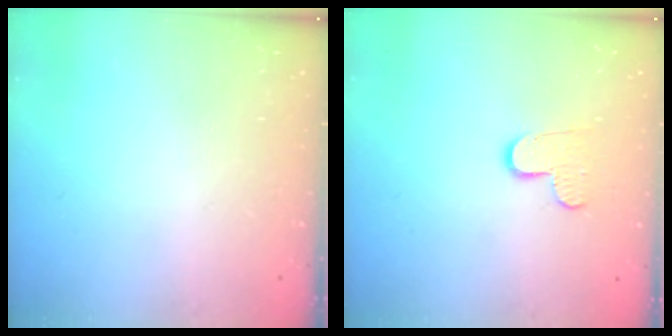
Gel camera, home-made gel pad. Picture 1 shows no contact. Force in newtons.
{"total": 8.3, "press": 8.3, "slide": 0.6}